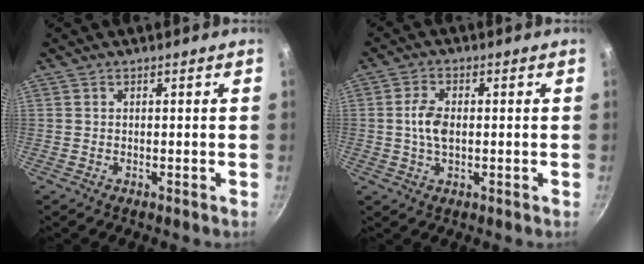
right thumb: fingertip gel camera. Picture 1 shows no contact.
{"total": 5.2, "force": [0.0, 3.0, 4.3], "torque": [-0.079, 0.008, -0.004]}